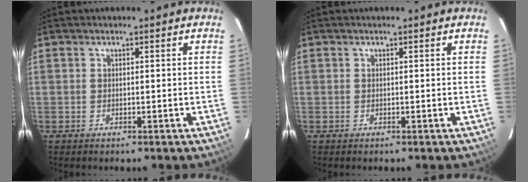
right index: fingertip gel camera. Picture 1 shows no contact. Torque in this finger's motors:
{"motor_torque": [-0.03, -0.02, 0.00, 0.00]}